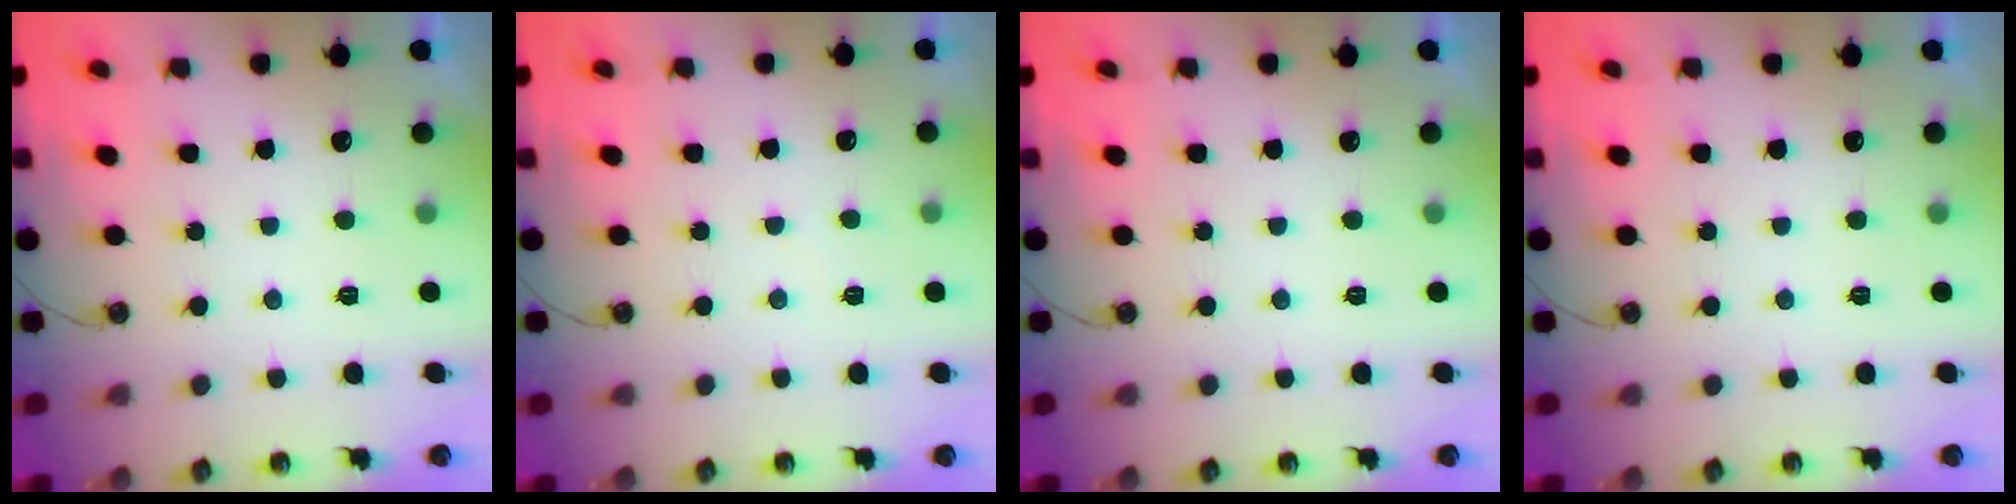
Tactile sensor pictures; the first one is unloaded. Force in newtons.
{"total": 2.8, "press": 2.7, "slide": 0.5}
{"total": 0.0}
{"total": 0.0}